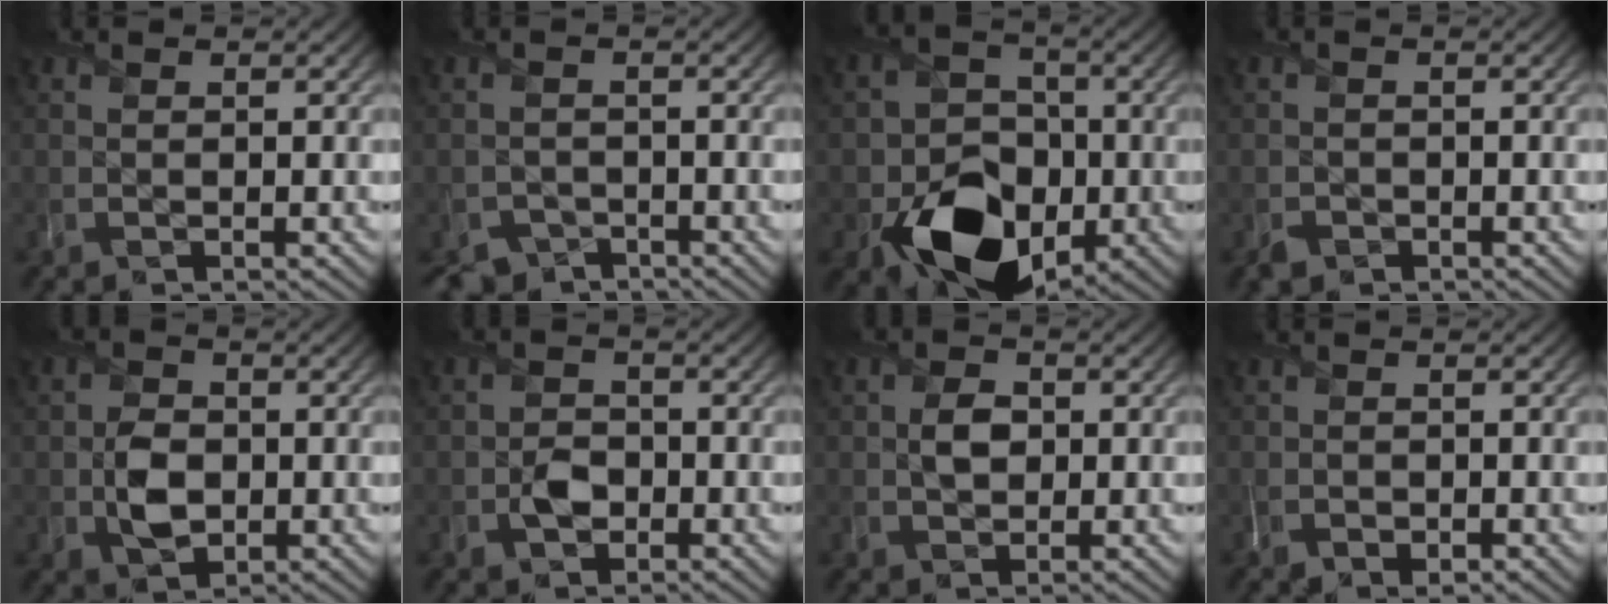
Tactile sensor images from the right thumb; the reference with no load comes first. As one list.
[{"total": 3.0, "force": [-2.6, 1.4, 0.0], "torque": [0.006, -0.007, -0.050]}, {"total": 11.4, "force": [-3.8, 8.7, 6.3], "torque": [-0.115, -0.025, -0.077]}, {"total": 1.3, "force": [-1.0, 0.9, 0.1], "torque": [0.000, -0.002, -0.022]}, {"total": 4.3, "force": [-0.5, 3.3, 2.7], "torque": [-0.053, -0.002, -0.013]}, {"total": 2.8, "force": [-1.1, 2.2, 1.4], "torque": [-0.024, 0.000, -0.023]}, {"total": 2.7, "force": [0.2, 2.1, 1.7], "torque": [-0.036, 0.001, 0.001]}, {"total": 1.7, "force": [-1.0, 1.0, 1.0], "torque": [-0.020, -0.006, -0.016]}]